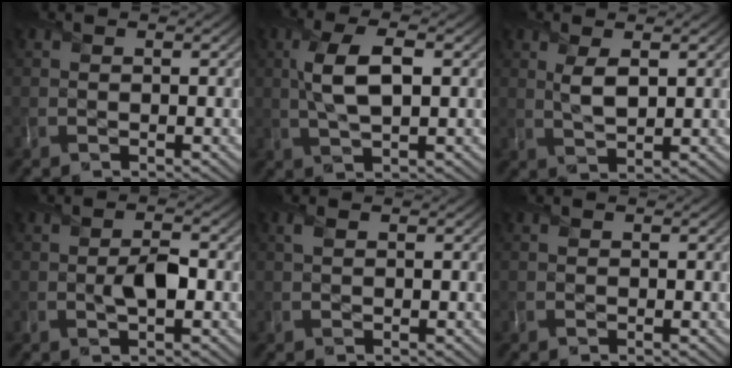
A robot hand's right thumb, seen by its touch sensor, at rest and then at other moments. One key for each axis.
{"total": 6.1, "fx": 0.9, "fy": 2.3, "fz": 5.6, "tx": -0.121, "ty": 0.005, "tz": 0.016}
{"total": 3.3, "fx": 1.2, "fy": 1.5, "fz": 2.7, "tx": -0.061, "ty": -0.004, "tz": 0.026}
{"total": 3.0, "fx": -0.4, "fy": 1.3, "fz": 2.6, "tx": -0.051, "ty": 0.001, "tz": -0.005}
{"total": 0.8, "fx": 0.3, "fy": 0.4, "fz": 0.5, "tx": -0.016, "ty": 0.001, "tz": 0.008}
{"total": 0.0}